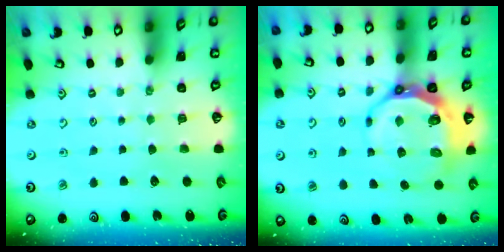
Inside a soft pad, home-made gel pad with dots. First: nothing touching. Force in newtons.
{"total": 9.4, "press": 8.6, "slide": 3.6}